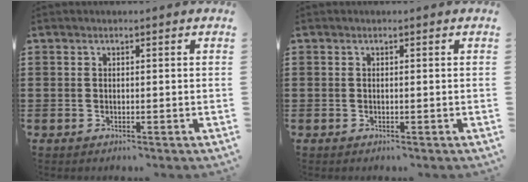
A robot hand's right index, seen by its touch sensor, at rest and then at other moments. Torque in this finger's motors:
{"motor_torque": [0.22, 0.17, 0.03, 0.05]}